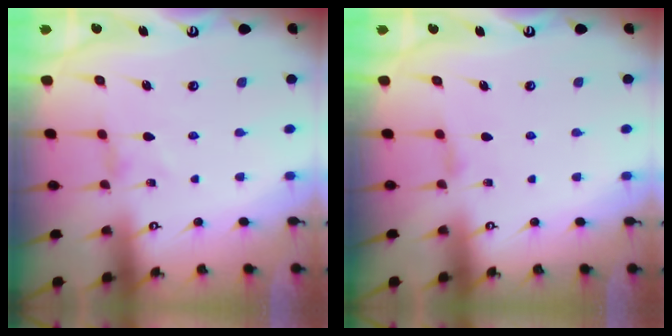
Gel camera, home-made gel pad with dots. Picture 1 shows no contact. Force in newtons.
{"total": 2.4, "press": 2.3, "slide": 0.5}